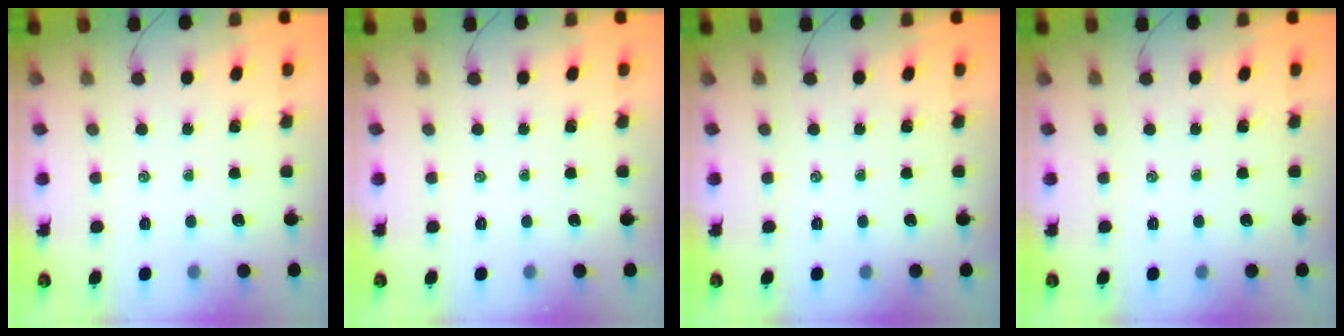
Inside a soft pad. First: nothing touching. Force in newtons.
{"total": 0.0}
{"total": 0.0}
{"total": 0.0}